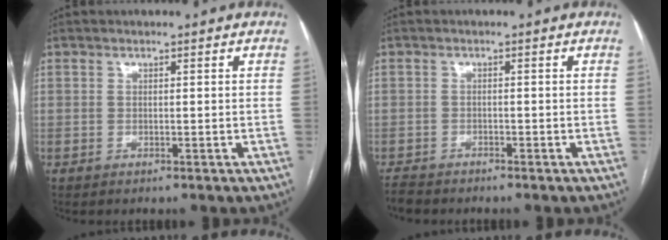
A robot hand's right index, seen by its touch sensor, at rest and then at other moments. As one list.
[{"total": 2.2, "force": [-2.2, 0.4, 0.1], "torque": [-0.004, -0.009, -0.039]}]